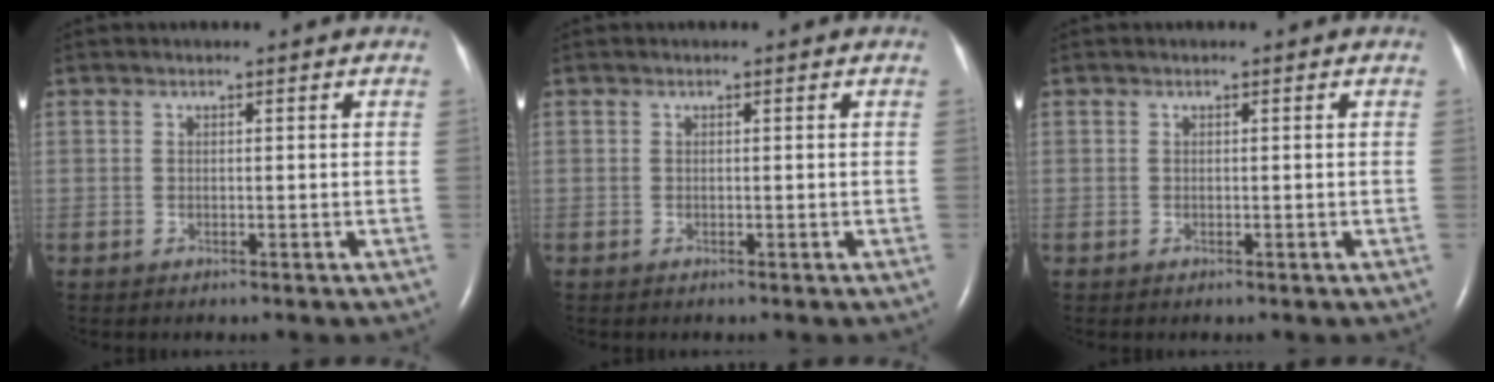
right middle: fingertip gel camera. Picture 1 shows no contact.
{"total": 0.0}
{"total": 0.0}